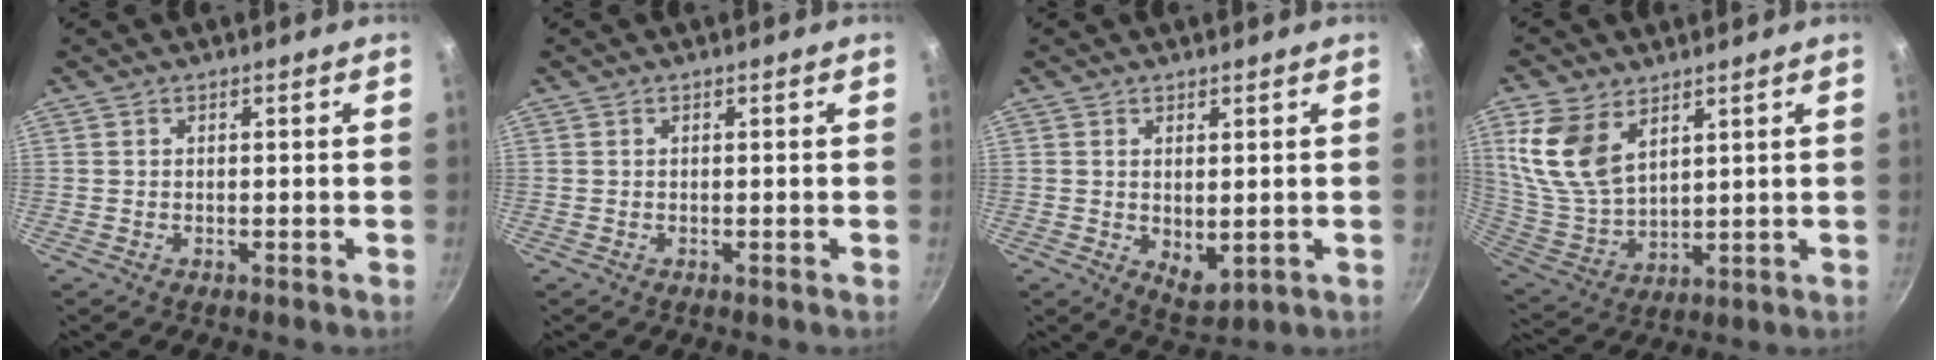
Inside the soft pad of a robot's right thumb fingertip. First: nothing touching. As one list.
[{"total": 0.0}, {"total": 4.8, "force": [0.6, 2.6, 4.0], "torque": [-0.051, -0.017, 0.018]}, {"total": 13.4, "force": [6.2, 8.1, 8.7], "torque": [-0.164, -0.032, 0.138]}]